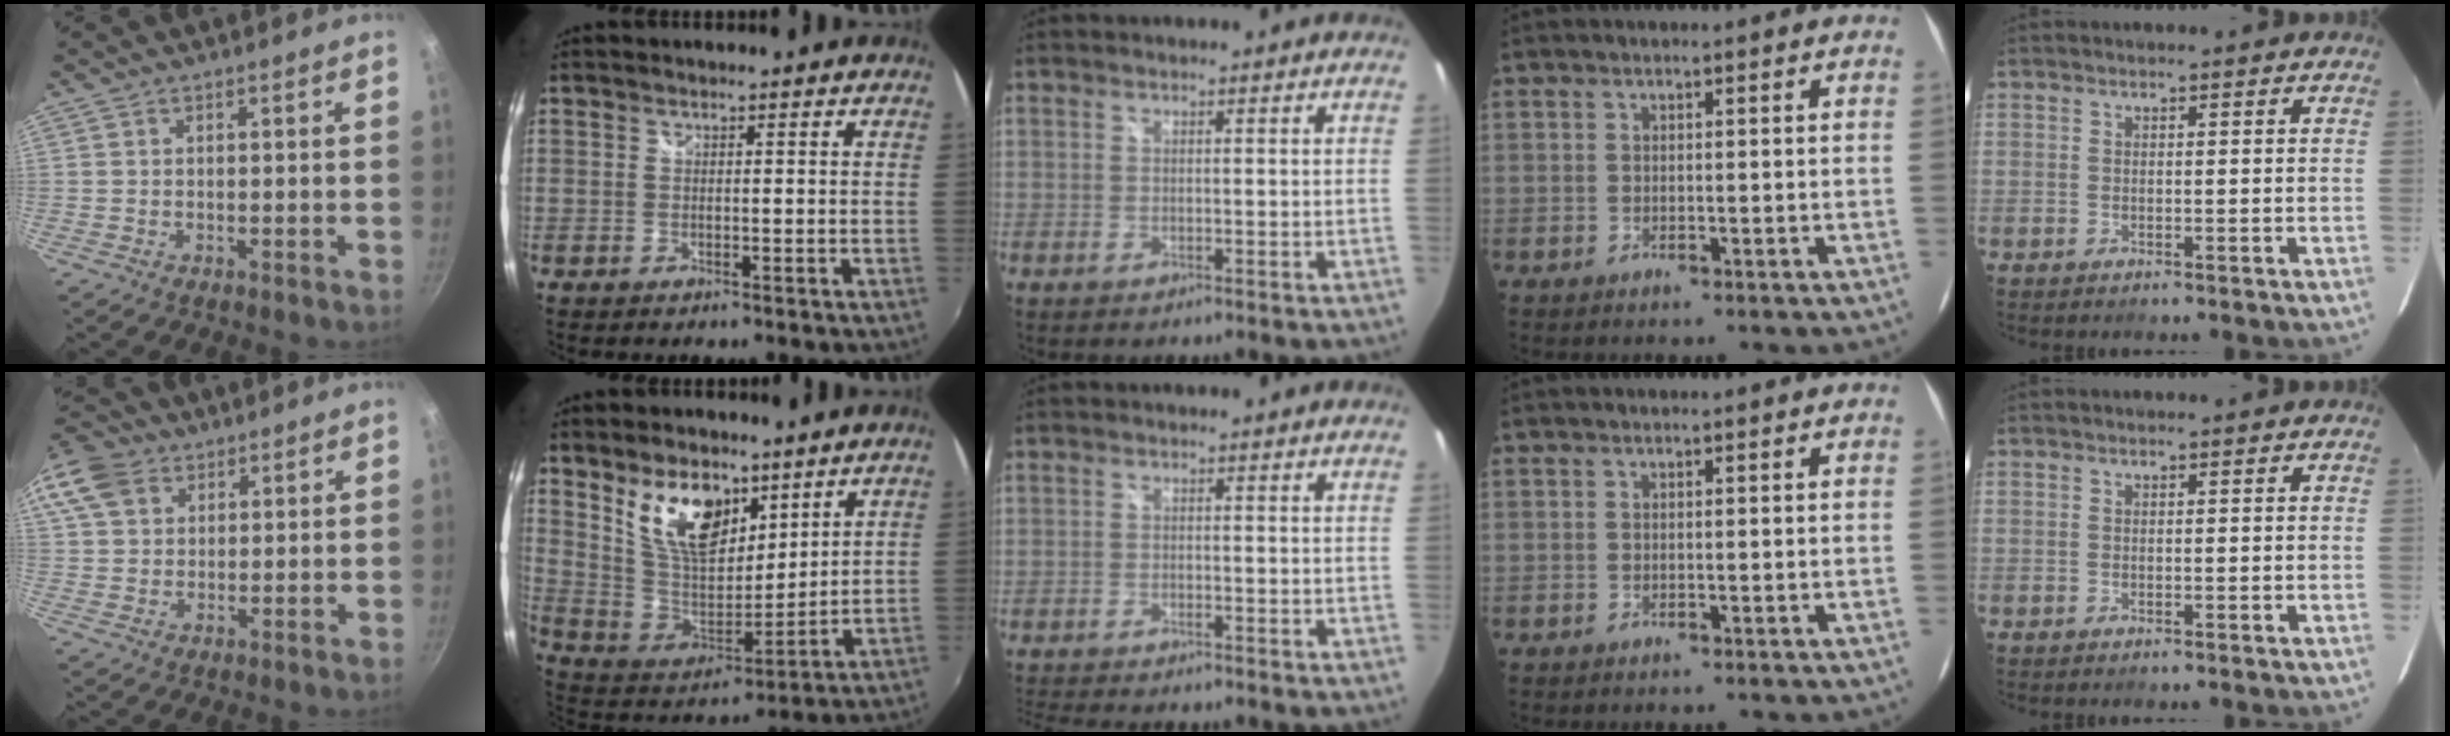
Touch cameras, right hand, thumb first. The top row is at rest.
{"thumb": {"total": 13.3, "force": [5.6, 10.2, 6.3], "torque": [-0.132, 0.017, 0.101]}, "index": {"total": 14.8, "force": [8.6, 7.9, 9.2], "torque": [-0.173, 0.001, 0.169]}, "middle": {"total": 5.9, "force": [-5.4, 0.6, 2.4], "torque": [-0.061, -0.017, -0.091]}}